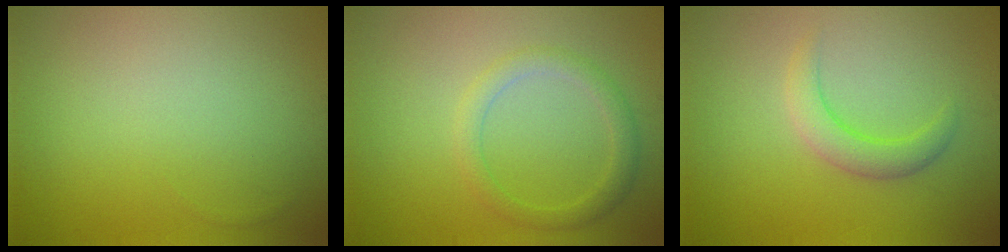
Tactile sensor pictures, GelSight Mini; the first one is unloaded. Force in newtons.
{"total": 2.2, "press": 2.2, "slide": 0.1}
{"total": 2.6, "press": 2.6, "slide": 0.2}